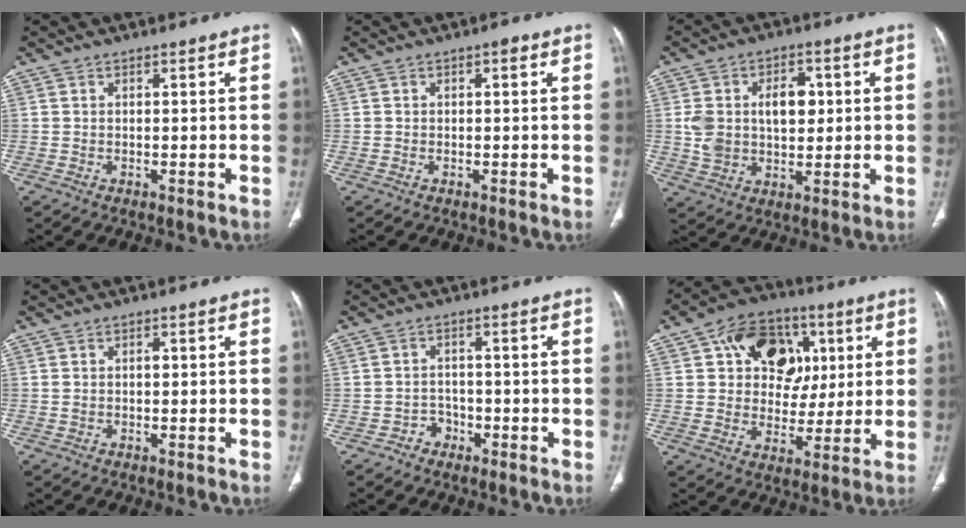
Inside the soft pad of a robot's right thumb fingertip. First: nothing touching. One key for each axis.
{"total": 1.1, "fx": 0.2, "fy": 0.5, "fz": 0.9, "tx": -0.009, "ty": 0.007, "tz": -0.001}
{"total": 11.3, "fx": 1.6, "fy": 7.7, "fz": 8.1, "tx": -0.116, "ty": 0.009, "tz": 0.038}
{"total": 1.1, "fx": 0.1, "fy": 0.7, "fz": 0.8, "tx": -0.018, "ty": 0.007, "tz": 0.005}
{"total": 2.9, "fx": -1.6, "fy": 2.4, "fz": 0.5, "tx": 0.008, "ty": 0.020, "tz": -0.031}
{"total": 16.9, "fx": 5.2, "fy": 12.4, "fz": 10.4, "tx": -0.111, "ty": 0.005, "tz": 0.081}